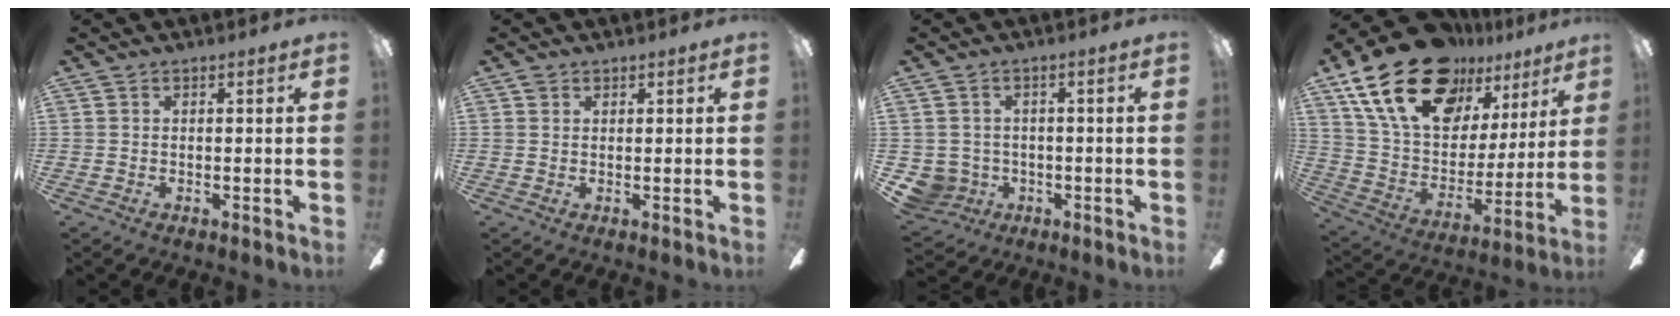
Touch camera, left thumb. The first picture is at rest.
{"total": 1.1, "force": [0.8, 0.7, 0.1], "torque": [-0.002, 0.002, 0.015]}
{"total": 5.0, "force": [-0.8, 4.9, 0.7], "torque": [-0.046, 0.005, -0.013]}
{"total": 24.9, "force": [16.3, 13.4, 13.2], "torque": [-0.248, -0.094, 0.298]}